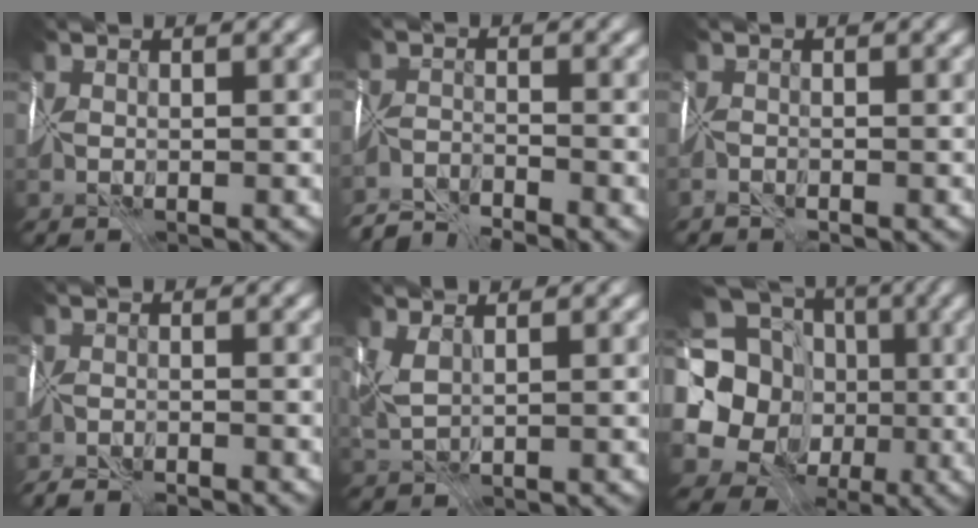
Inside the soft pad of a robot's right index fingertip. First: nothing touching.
{"total": 5.0, "force": [-4.9, 0.4, 0.9], "torque": [-0.008, -0.008, -0.085]}
{"total": 0.9, "force": [-0.9, 0.0, -0.2], "torque": [0.005, 0.001, -0.021]}
{"total": 5.2, "force": [-5.1, 0.8, 0.8], "torque": [-0.008, -0.009, -0.070]}
{"total": 1.8, "force": [1.4, 0.4, 1.1], "torque": [-0.032, 0.010, 0.032]}
{"total": 18.6, "force": [1.3, 17.3, 6.5], "torque": [-0.170, 0.011, -0.010]}